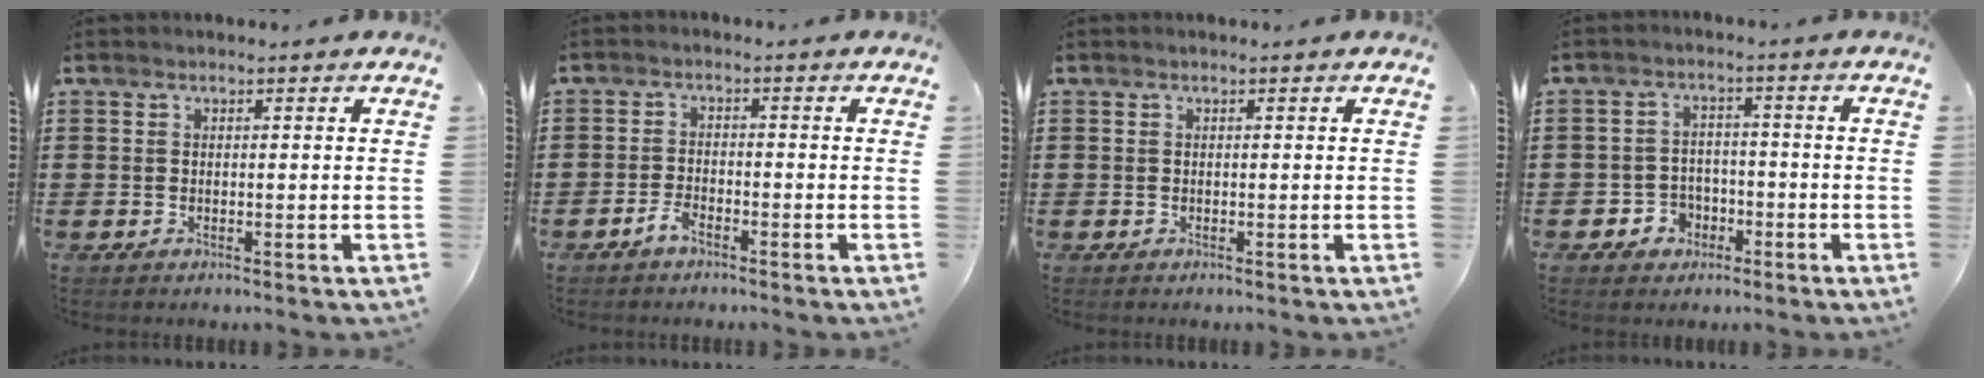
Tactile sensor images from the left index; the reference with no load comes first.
{"total": 2.4, "force": [-1.8, 0.7, 1.3], "torque": [-0.032, 0.003, -0.039]}
{"total": 0.0}
{"total": 3.6, "force": [-2.3, 2.6, 0.7], "torque": [-0.021, 0.010, -0.050]}